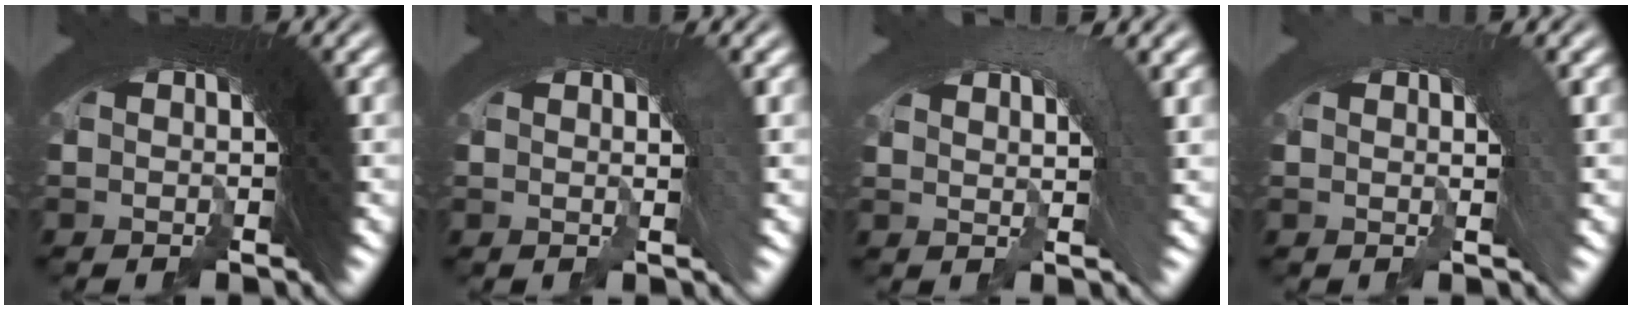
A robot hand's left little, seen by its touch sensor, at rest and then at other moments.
{"total": 1.7, "force": [-1.5, -0.5, -0.6], "torque": [0.010, -0.008, -0.019]}
{"total": 1.8, "force": [-0.7, 1.3, 1.0], "torque": [-0.011, 0.001, -0.011]}
{"total": 3.4, "force": [-2.7, -1.0, -1.7], "torque": [0.025, -0.013, -0.035]}